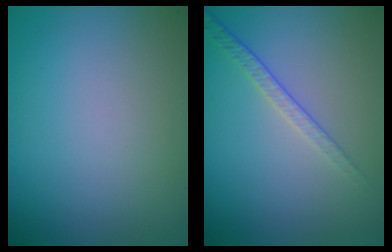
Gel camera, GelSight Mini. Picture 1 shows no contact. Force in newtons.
{"total": 1.9, "press": 1.4, "slide": 1.3}